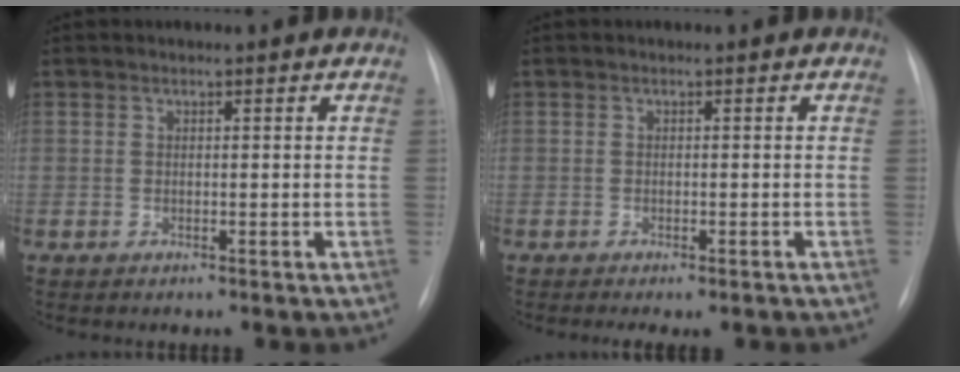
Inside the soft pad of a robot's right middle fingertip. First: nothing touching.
{"total": 3.0, "force": [-2.3, 0.8, 1.8], "torque": [-0.016, -0.006, -0.027]}